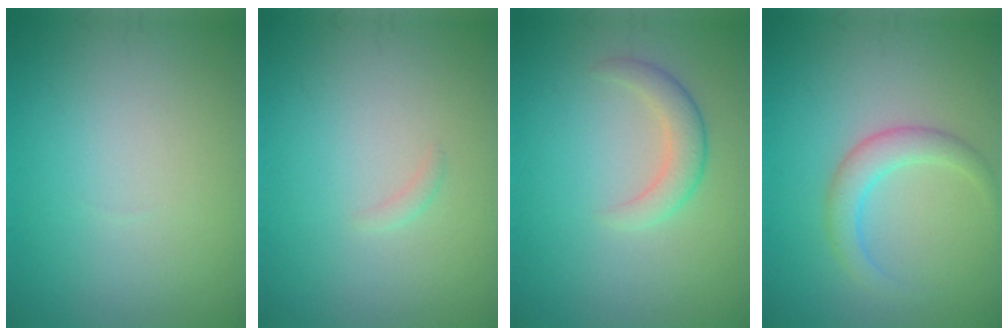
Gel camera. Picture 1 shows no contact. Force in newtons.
{"total": 0.6, "press": 0.6, "slide": 0.0}
{"total": 2.4, "press": 2.4, "slide": 0.2}
{"total": 2.8, "press": 2.8, "slide": 0.2}